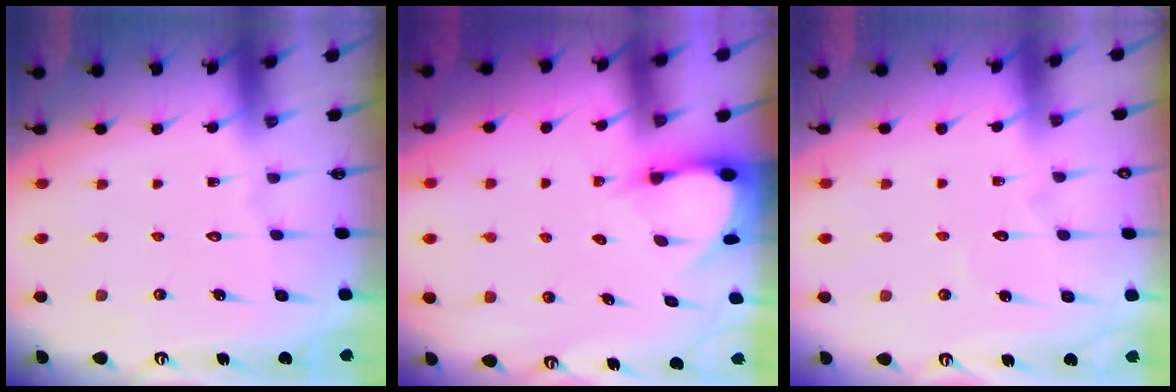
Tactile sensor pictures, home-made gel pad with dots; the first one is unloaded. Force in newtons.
{"total": 2.6, "press": 2.5, "slide": 0.4}
{"total": 3.2, "press": 3.2, "slide": 0.2}